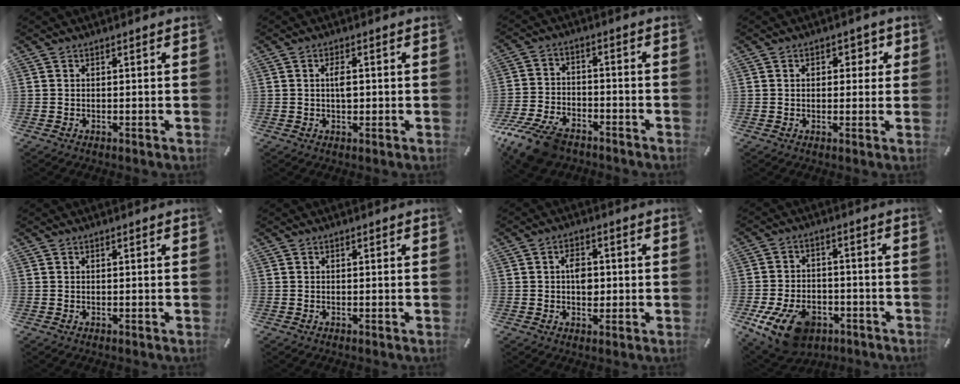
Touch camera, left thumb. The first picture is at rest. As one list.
[{"total": 3.2, "force": [0.2, 1.7, 2.7], "torque": [-0.046, 0.001, 0.000]}, {"total": 11.1, "force": [-7.9, 5.7, 5.3], "torque": [-0.104, 0.041, -0.148]}, {"total": 3.5, "force": [0.5, 2.5, 2.4], "torque": [-0.019, -0.003, -0.003]}, {"total": 0.0}, {"total": 0.0}, {"total": 4.9, "force": [0.0, 3.6, 3.4], "torque": [-0.040, -0.001, -0.005]}, {"total": 13.5, "force": [-7.0, 8.5, 7.9], "torque": [-0.147, 0.040, -0.118]}]